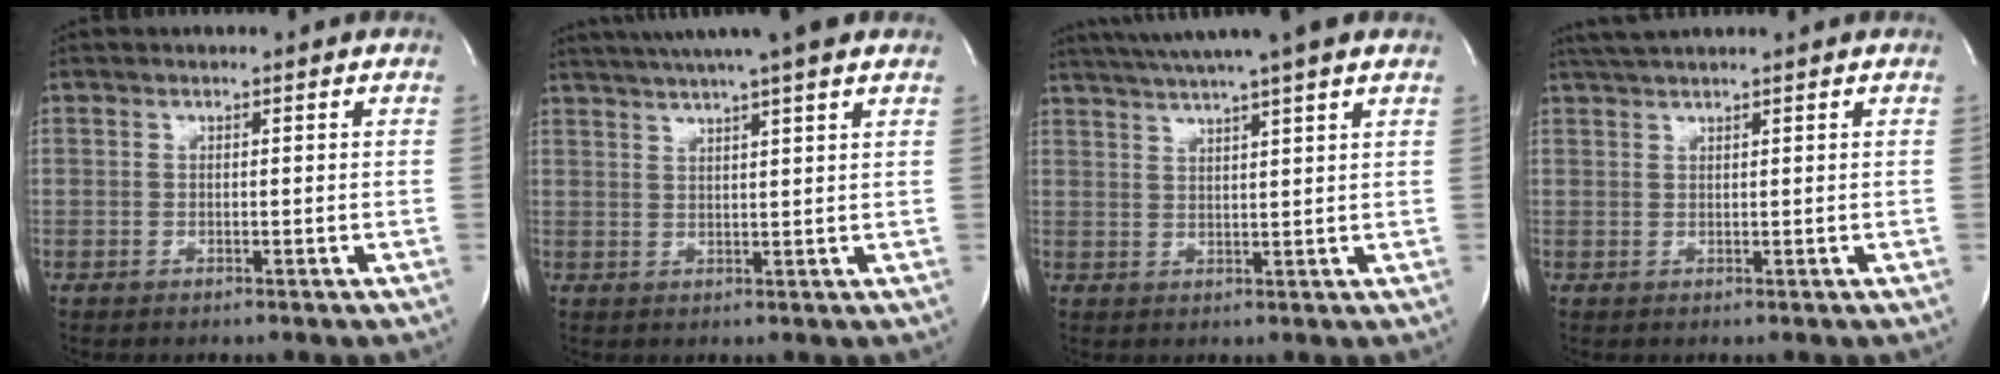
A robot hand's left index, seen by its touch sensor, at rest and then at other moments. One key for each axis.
{"total": 11.9, "fx": 9.7, "fy": -0.3, "fz": 7.0, "tx": -0.123, "ty": 0.026, "tz": 0.126}
{"total": 12.5, "fx": 10.2, "fy": -0.5, "fz": 7.3, "tx": -0.130, "ty": 0.026, "tz": 0.137}
{"total": 3.0, "fx": 2.5, "fy": -0.8, "fz": 1.4, "tx": -0.024, "ty": 0.015, "tz": 0.051}